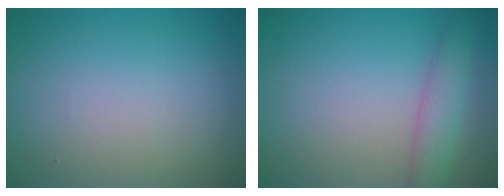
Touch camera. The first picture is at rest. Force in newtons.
{"total": 2.9, "press": 2.9, "slide": 0.1}